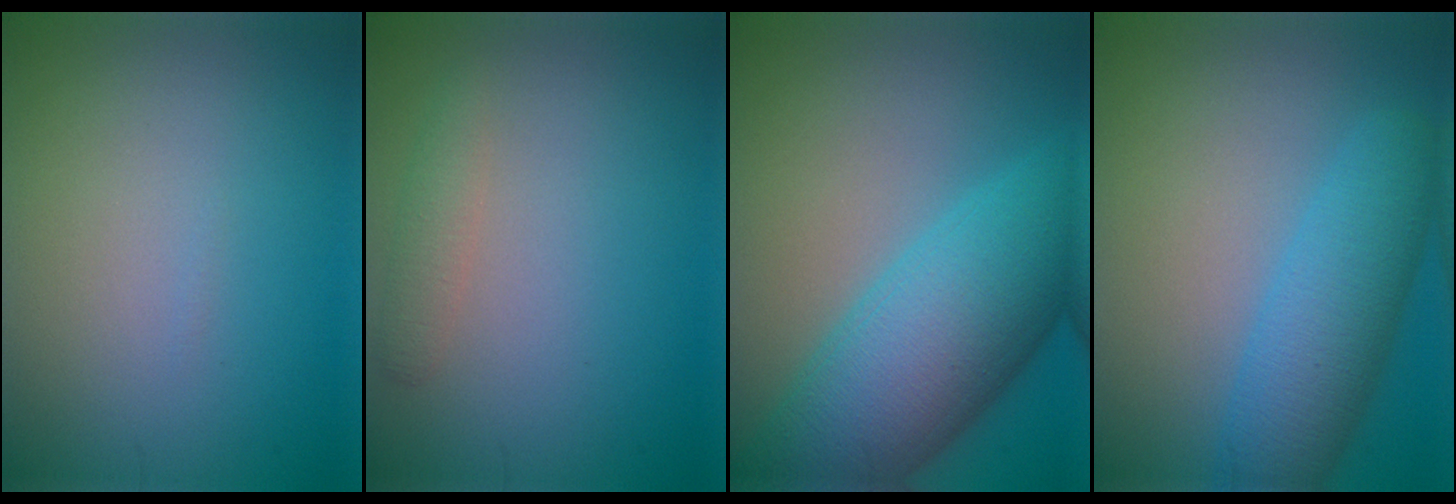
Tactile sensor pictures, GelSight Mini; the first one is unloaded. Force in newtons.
{"total": 1.5, "press": 1.5, "slide": 0.0}
{"total": 11.5, "press": 11.5, "slide": 0.3}
{"total": 6.2, "press": 6.2, "slide": 0.2}